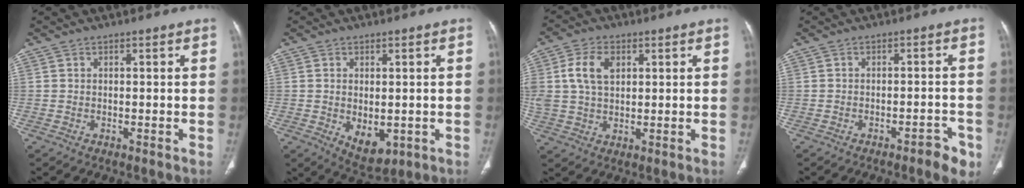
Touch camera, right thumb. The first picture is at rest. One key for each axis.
{"total": 6.0, "fx": -1.0, "fy": 3.6, "fz": 4.8, "tx": -0.060, "ty": -0.009, "tz": 0.001}
{"total": 7.8, "fx": 2.3, "fy": 5.1, "fz": 5.5, "tx": -0.103, "ty": 0.001, "tz": 0.045}
{"total": 4.5, "fx": -2.8, "fy": 1.5, "fz": 3.2, "tx": -0.031, "ty": 0.019, "tz": -0.032}